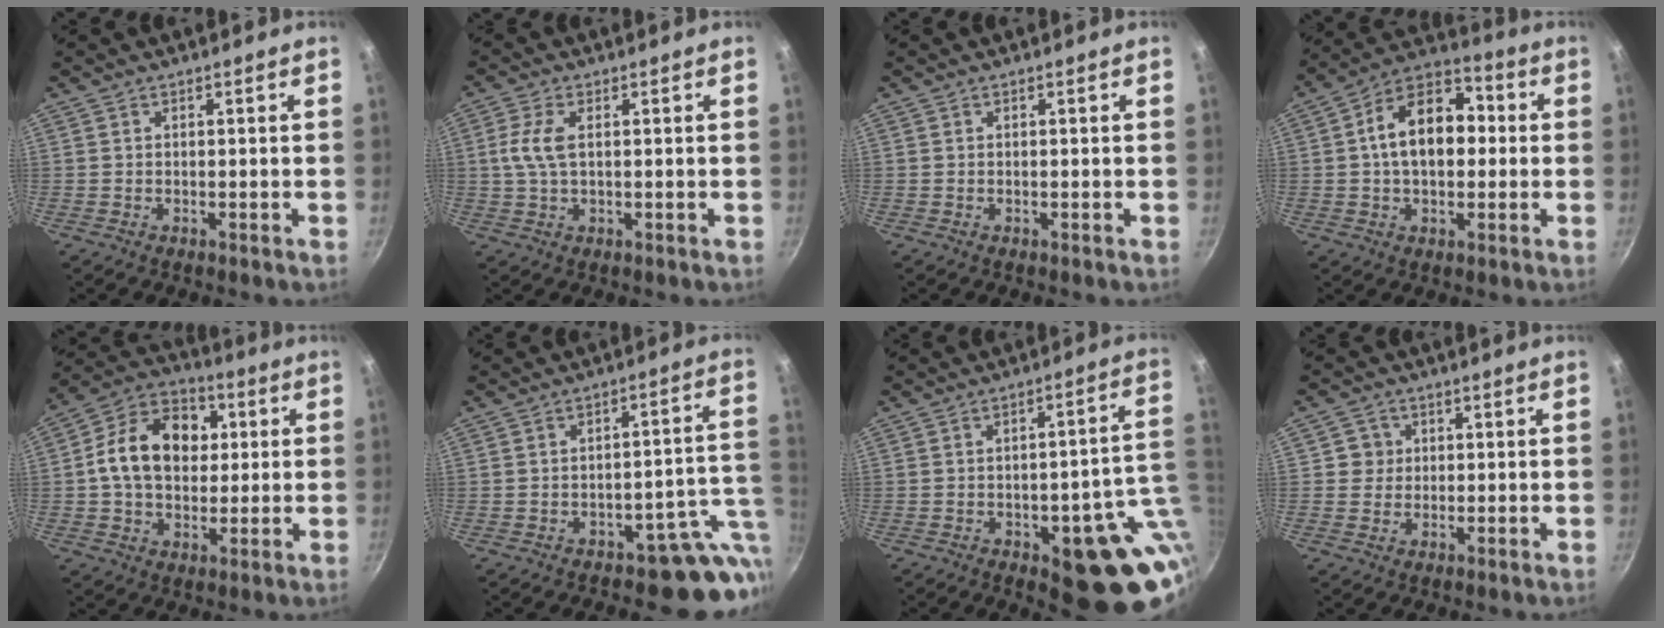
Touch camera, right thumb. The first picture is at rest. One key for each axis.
{"total": 5.0, "fx": 0.8, "fy": 2.3, "fz": 4.4, "tx": -0.100, "ty": 0.007, "tz": 0.013}
{"total": 0.0}
{"total": 15.0, "fx": 0.9, "fy": 9.9, "fz": 11.2, "tx": -0.137, "ty": 0.035, "tz": -0.003}
{"total": 16.1, "fx": 2.0, "fy": 12.0, "fz": 10.5, "tx": -0.146, "ty": 0.021, "tz": 0.016}
{"total": 10.1, "fx": -4.4, "fy": 5.9, "fz": 6.8, "tx": -0.015, "ty": 0.039, "tz": -0.056}
{"total": 16.8, "fx": -3.5, "fy": 7.2, "fz": 14.8, "tx": -0.117, "ty": 0.016, "tz": -0.041}
{"total": 3.5, "fx": 0.5, "fy": 3.4, "fz": 0.5, "tx": 0.019, "ty": 0.006, "tz": 0.002}